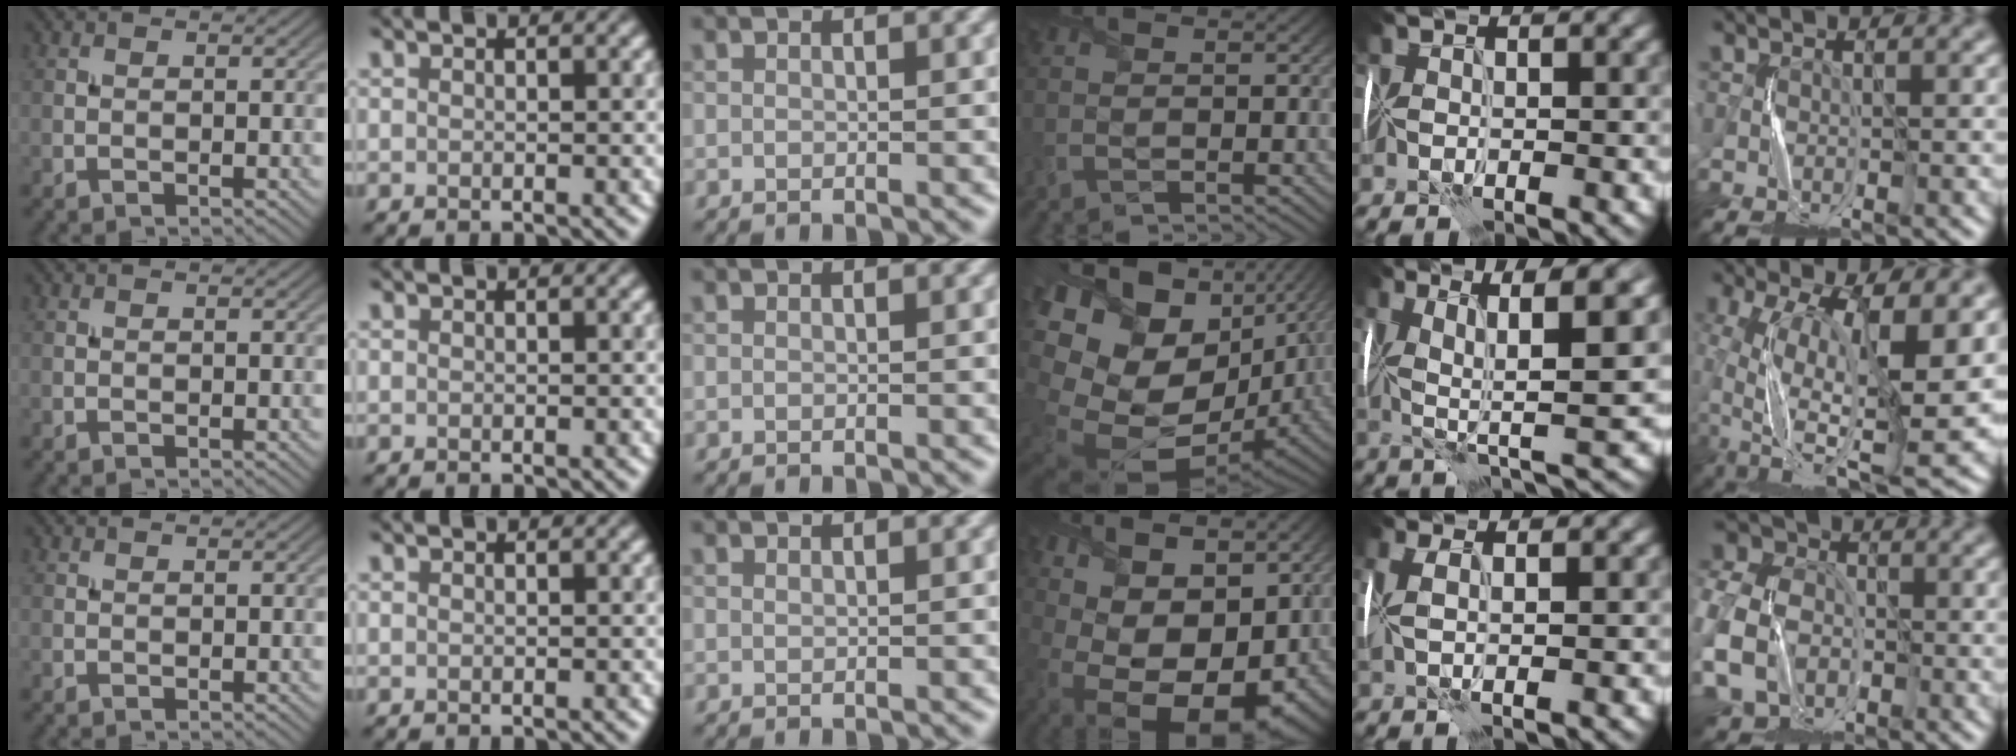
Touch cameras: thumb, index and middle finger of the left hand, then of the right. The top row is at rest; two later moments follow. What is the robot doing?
{"motion": "fold", "object": "memory foam"}